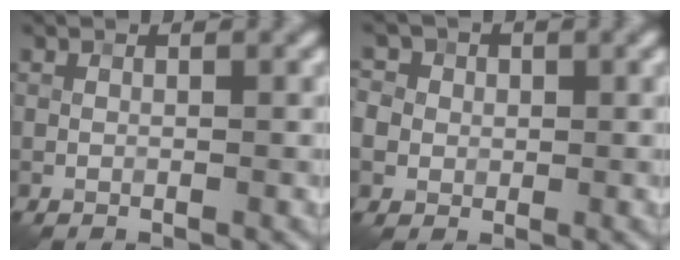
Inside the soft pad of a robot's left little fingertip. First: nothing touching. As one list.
[{"total": 5.8, "force": [0.6, 5.4, 2.1], "torque": [-0.048, 0.032, -0.016]}]